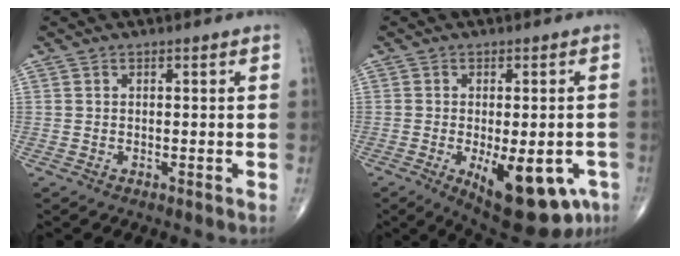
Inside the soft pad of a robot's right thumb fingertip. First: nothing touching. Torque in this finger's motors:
{"motor_torque": [1.88, 1.79, 0.75, -0.83, 0.35]}